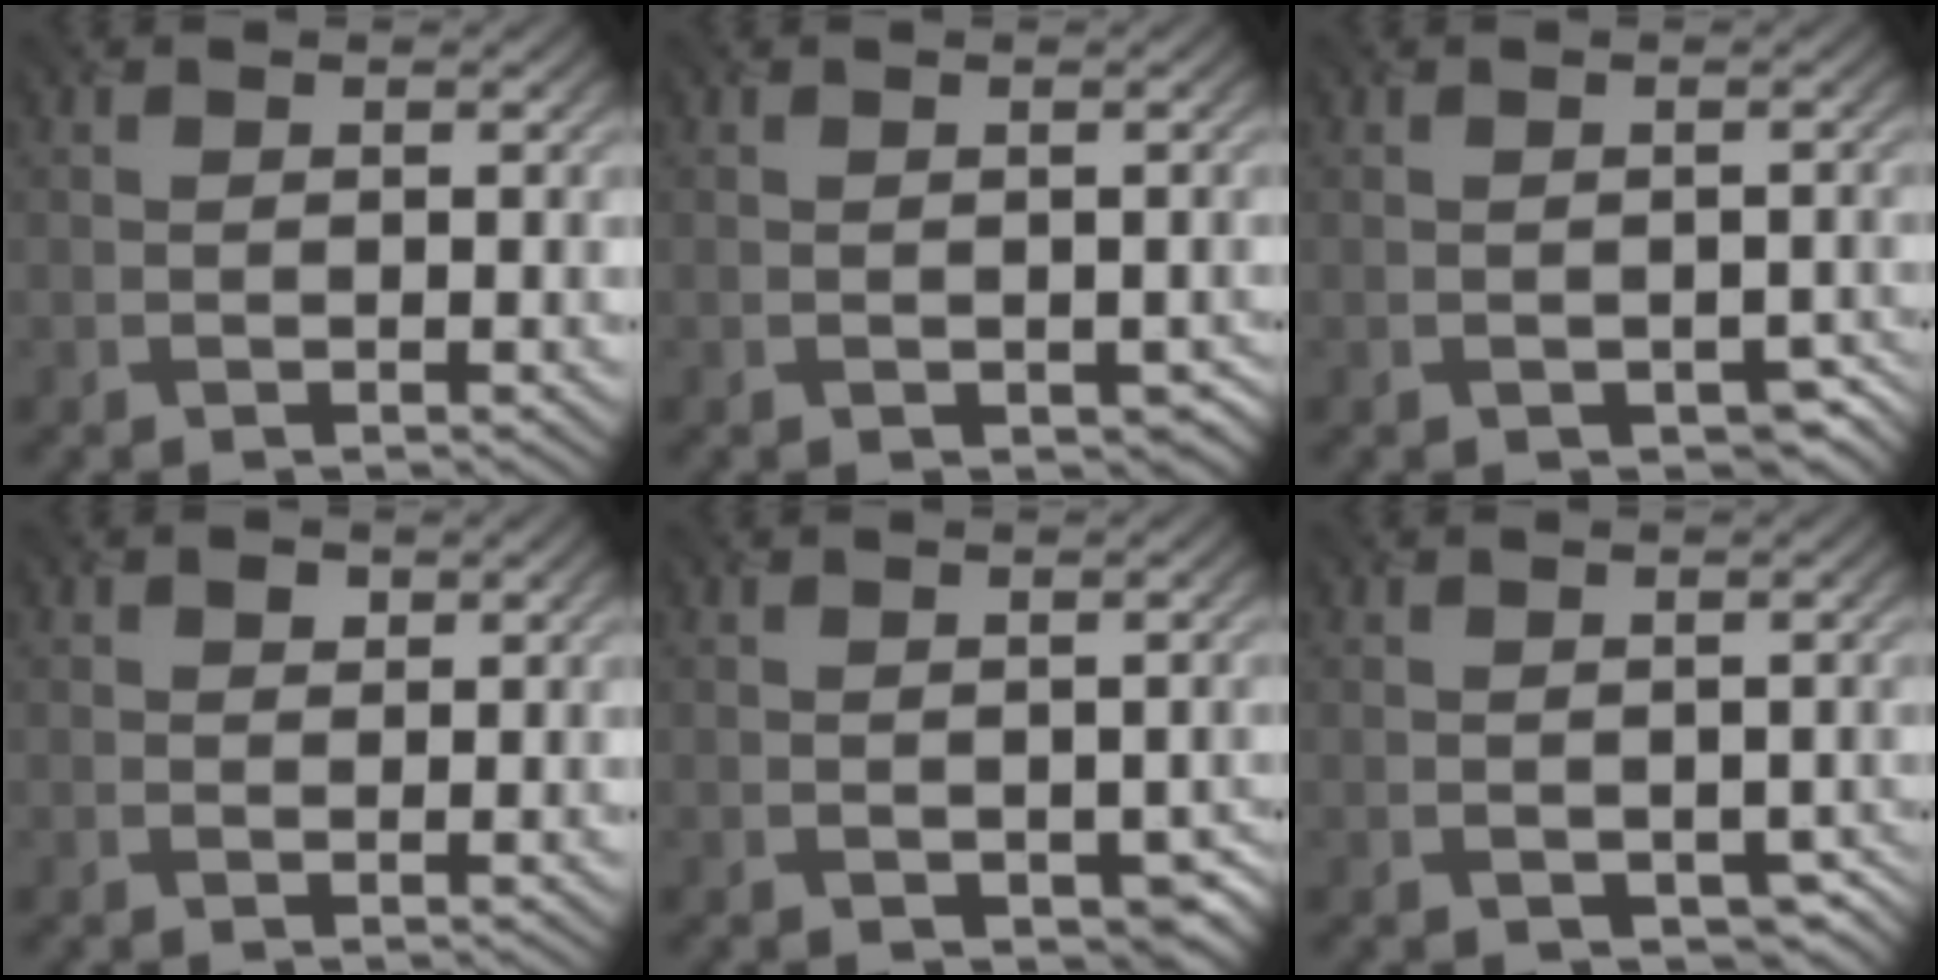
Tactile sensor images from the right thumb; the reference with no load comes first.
{"total": 1.0, "force": [-0.4, 0.9, 0.3], "torque": [-0.010, -0.011, -0.004]}
{"total": 2.9, "force": [-1.8, 2.1, 0.9], "torque": [-0.017, -0.006, -0.014]}
{"total": 0.8, "force": [0.5, 0.6, 0.2], "torque": [0.000, -0.003, 0.008]}
{"total": 2.1, "force": [-0.8, 1.6, 1.0], "torque": [-0.019, -0.016, -0.009]}
{"total": 2.4, "force": [-1.0, 1.9, 0.9], "torque": [-0.021, -0.019, -0.010]}